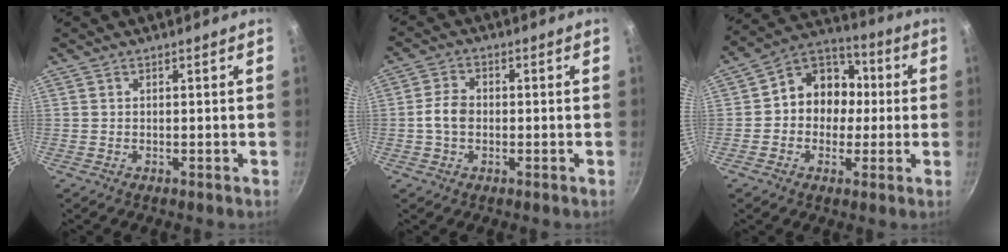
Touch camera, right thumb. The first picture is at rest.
{"total": 4.7, "force": [-0.6, 3.4, 3.1], "torque": [-0.054, 0.018, -0.017]}
{"total": 12.3, "force": [0.1, 10.6, 6.3], "torque": [-0.045, 0.033, -0.022]}